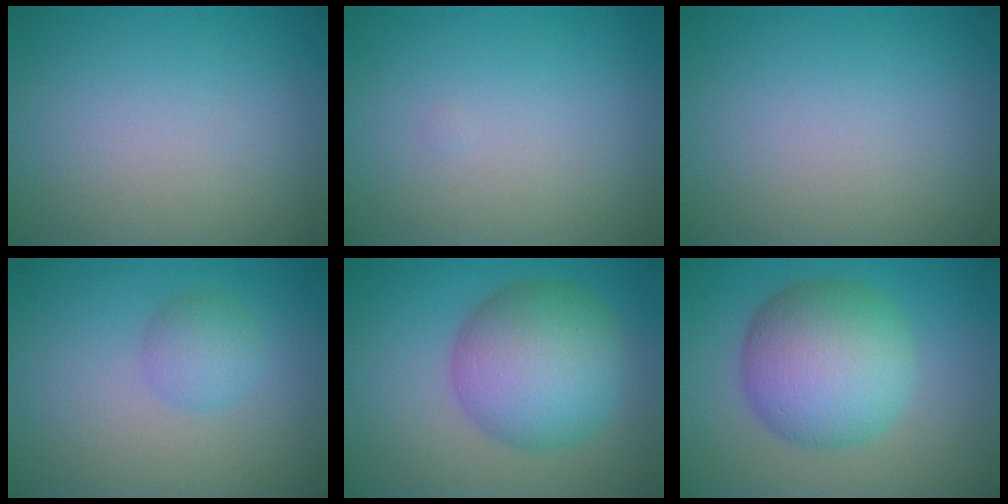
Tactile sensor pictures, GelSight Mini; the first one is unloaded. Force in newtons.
{"total": 0.0}
{"total": 0.0}
{"total": 2.2, "press": 2.2, "slide": 0.1}
{"total": 8.8, "press": 8.8, "slide": 0.1}
{"total": 8.9, "press": 8.9, "slide": 0.3}